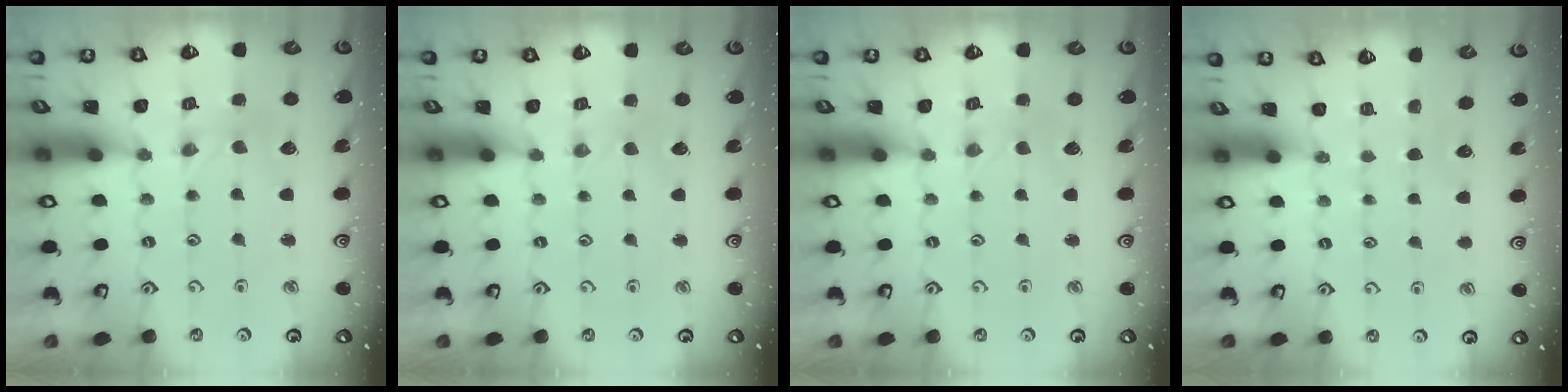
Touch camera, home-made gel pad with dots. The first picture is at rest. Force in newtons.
{"total": 1.2, "press": 1.2, "slide": 0.3}
{"total": 0.0}
{"total": 0.0}